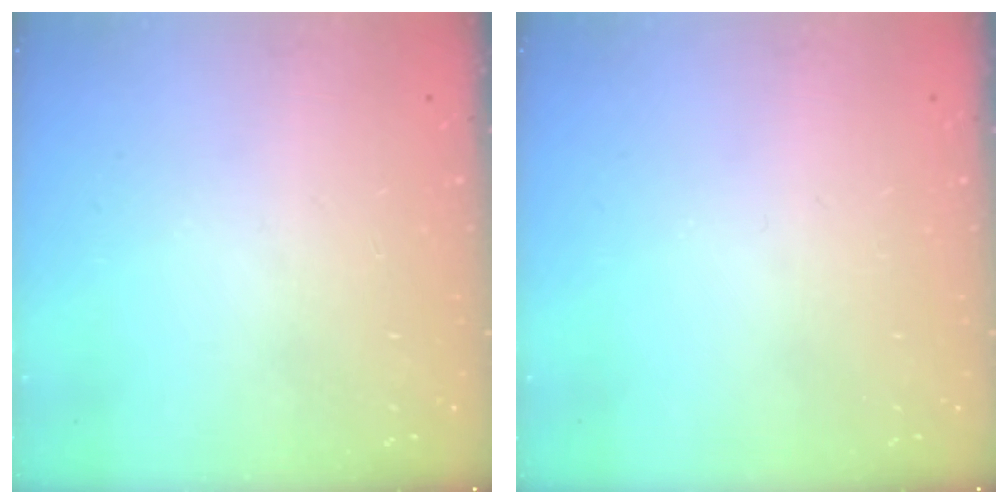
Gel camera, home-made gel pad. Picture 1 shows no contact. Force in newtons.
{"total": 0.0}